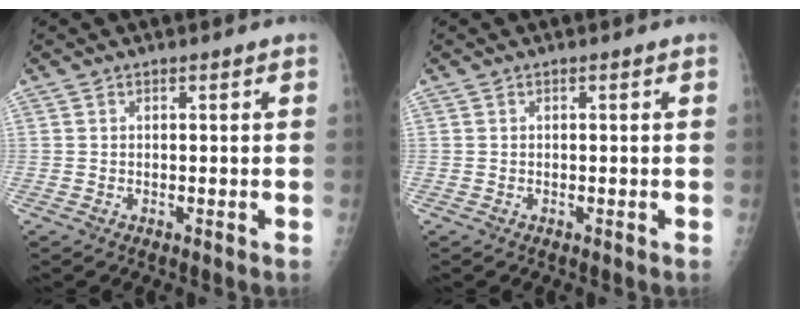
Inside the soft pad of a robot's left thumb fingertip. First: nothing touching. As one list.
[{"total": 0.0}]